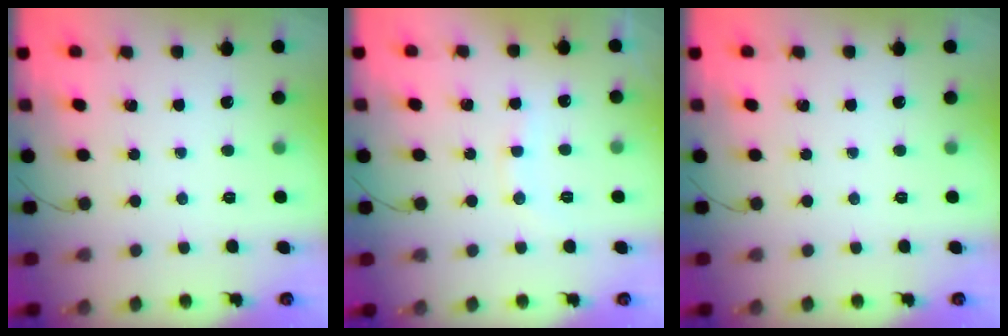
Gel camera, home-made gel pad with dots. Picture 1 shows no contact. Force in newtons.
{"total": 7.5, "press": 7.4, "slide": 0.7}
{"total": 0.0}